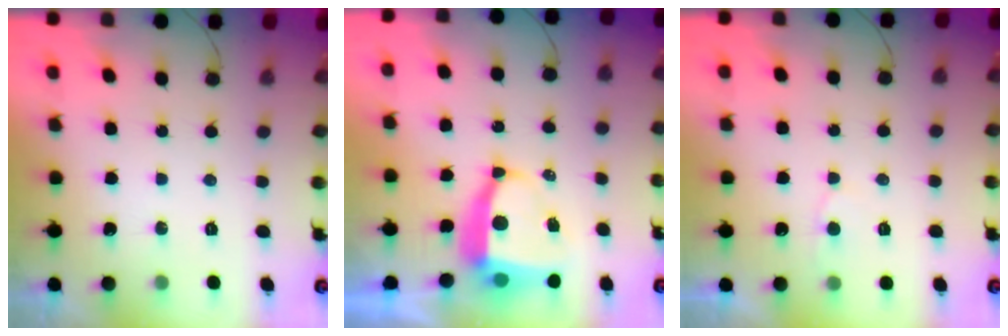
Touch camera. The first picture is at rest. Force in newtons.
{"total": 8.6, "press": 8.5, "slide": 1.1}
{"total": 4.7, "press": 4.7, "slide": 0.6}